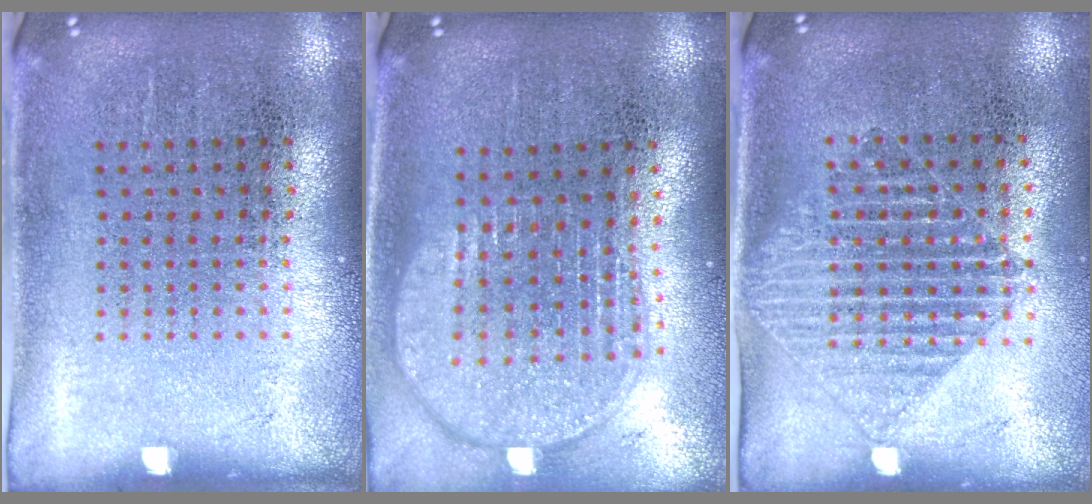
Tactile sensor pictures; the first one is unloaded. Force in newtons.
{"total": 1.9, "press": 1.6, "slide": 1.1}
{"total": 1.4, "press": 1.3, "slide": 0.7}